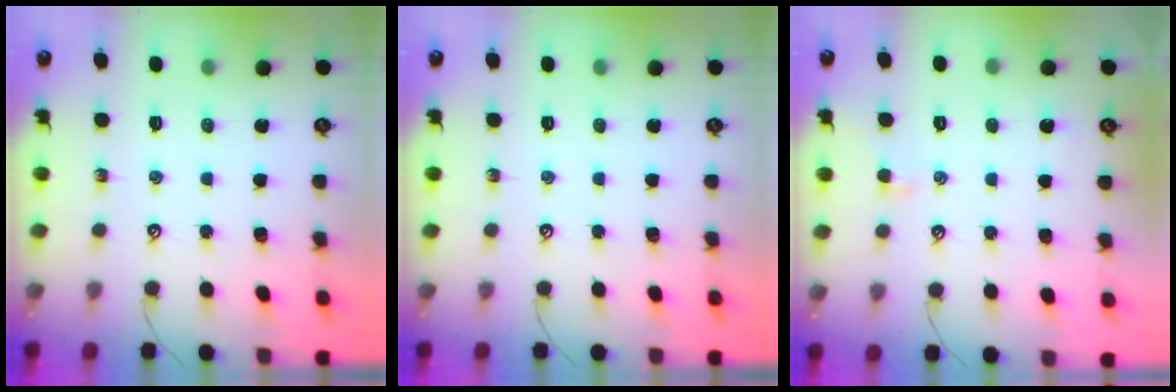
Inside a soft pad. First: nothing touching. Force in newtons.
{"total": 0.0}
{"total": 0.7, "press": 0.5, "slide": 0.5}